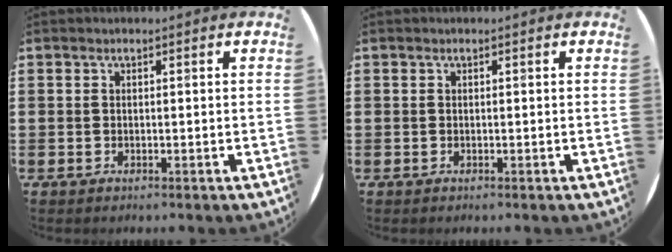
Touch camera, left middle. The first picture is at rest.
{"total": 0.0}